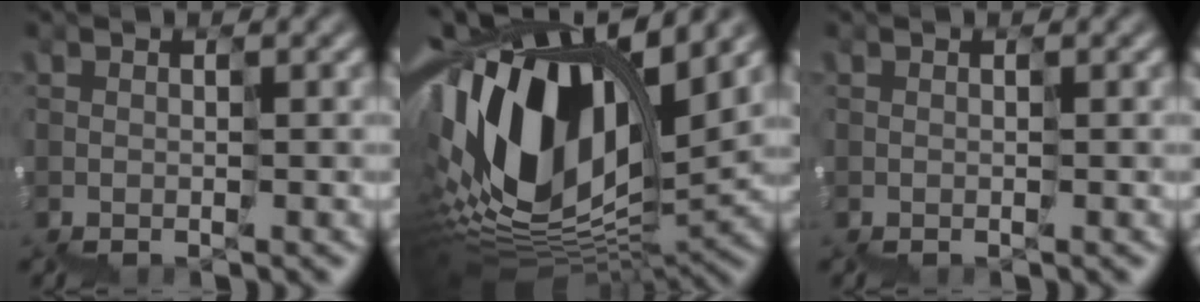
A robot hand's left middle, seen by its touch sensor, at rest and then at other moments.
{"total": 15.0, "force": [4.3, 7.6, 12.2], "torque": [-0.264, 0.022, 0.077]}
{"total": 0.0}